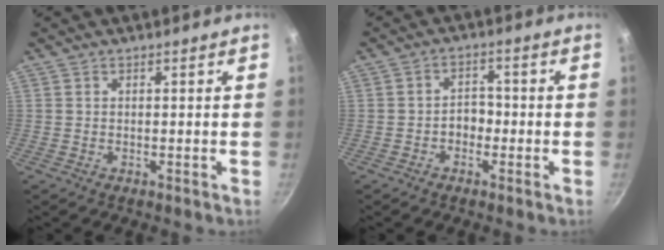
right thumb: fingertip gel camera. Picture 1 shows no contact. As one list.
[{"total": 3.5, "force": [-1.3, 2.7, 2.0], "torque": [-0.011, 0.017, -0.029]}]